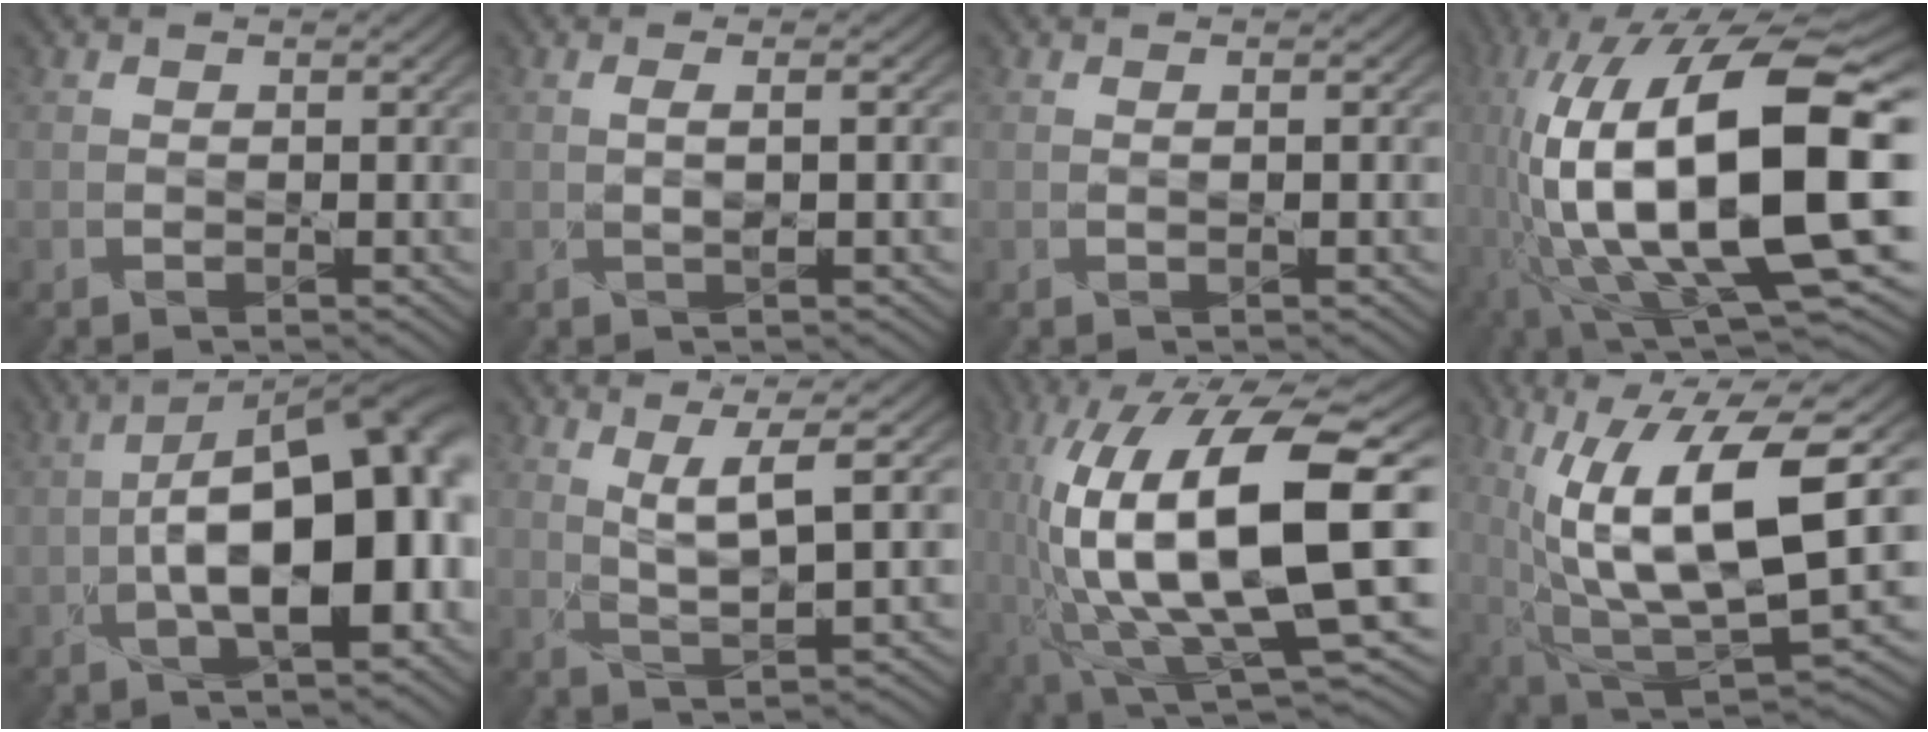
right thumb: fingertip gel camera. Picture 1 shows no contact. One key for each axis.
{"total": 1.5, "fx": 0.3, "fy": -0.2, "fz": 1.5, "tx": -0.034, "ty": 0.006, "tz": 0.004}
{"total": 0.5, "fx": 0.2, "fy": -0.3, "fz": 0.4, "tx": -0.009, "ty": 0.003, "tz": 0.004}
{"total": 20.7, "fx": -1.1, "fy": 6.7, "fz": 19.6, "tx": -0.355, "ty": -0.005, "tz": -0.024}
{"total": 19.0, "fx": -2.3, "fy": 8.8, "fz": 16.6, "tx": -0.224, "ty": 0.003, "tz": -0.038}
{"total": 4.6, "fx": 2.1, "fy": 0.2, "fz": 4.1, "tx": -0.092, "ty": 0.005, "tz": 0.046}
{"total": 18.1, "fx": 0.4, "fy": 5.4, "fz": 17.3, "tx": -0.330, "ty": 0.010, "tz": 0.012}
{"total": 15.0, "fx": 3.6, "fy": 4.7, "fz": 13.8, "tx": -0.270, "ty": 0.005, "tz": 0.067}